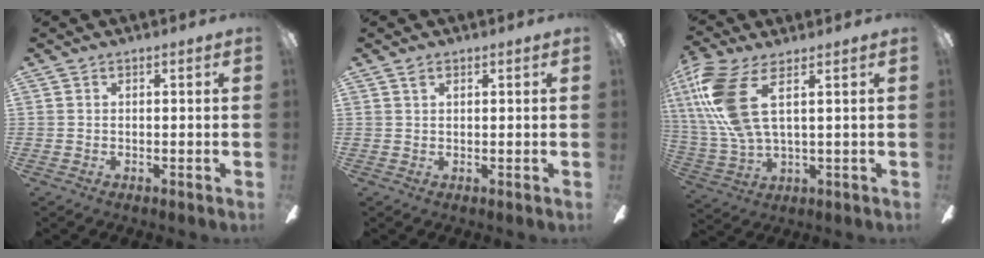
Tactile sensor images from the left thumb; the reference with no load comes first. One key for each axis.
{"total": 1.4, "fx": 0.9, "fy": 0.8, "fz": 0.8, "tx": -0.017, "ty": 0.002, "tz": 0.016}
{"total": 16.0, "fx": 5.5, "fy": 6.5, "fz": 13.6, "tx": -0.310, "ty": -0.016, "tz": 0.095}